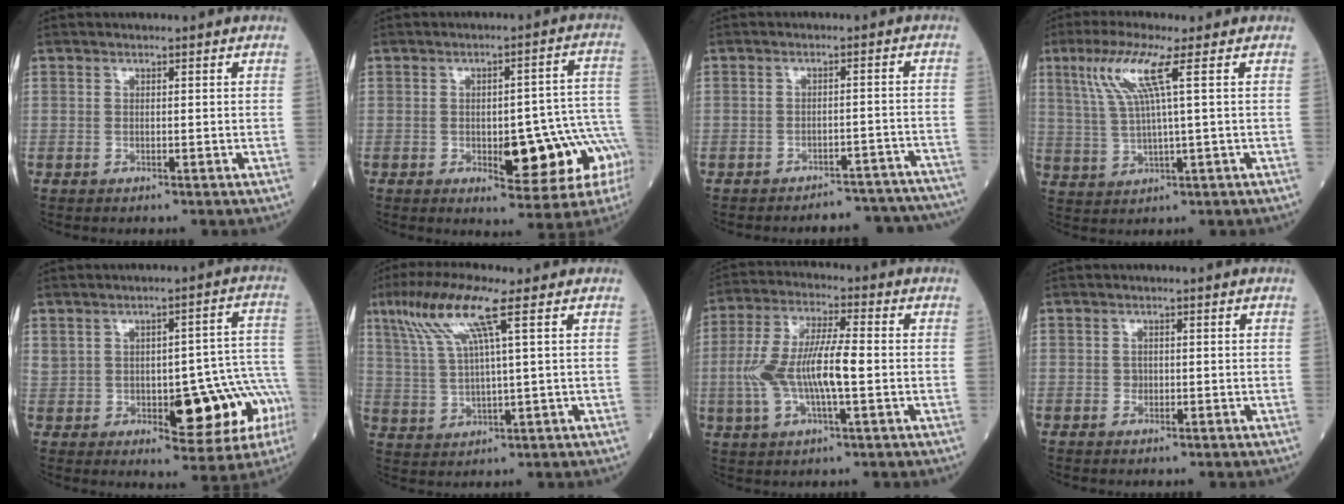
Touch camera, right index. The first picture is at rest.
{"total": 14.2, "force": [-3.8, 4.1, 13.0], "torque": [-0.109, 0.030, -0.032]}
{"total": 11.7, "force": [-11.4, 2.4, 0.8], "torque": [0.016, 0.029, -0.123]}
{"total": 7.8, "force": [3.3, -0.6, 7.0], "torque": [-0.153, 0.008, 0.073]}
{"total": 15.2, "force": [-2.1, 5.7, 13.9], "torque": [-0.161, 0.035, -0.004]}
{"total": 9.6, "force": [4.9, 0.0, 8.2], "torque": [-0.181, 0.018, 0.103]}
{"total": 10.7, "force": [-0.9, 2.6, 10.3], "torque": [-0.215, 0.014, -0.014]}
{"total": 0.6, "force": [0.0, 0.6, 0.2], "torque": [0.000, 0.004, 0.001]}